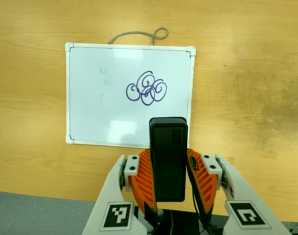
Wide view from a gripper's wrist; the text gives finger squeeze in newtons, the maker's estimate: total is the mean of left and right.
{"total": 4.4, "left": 3.3, "right": 5.4}